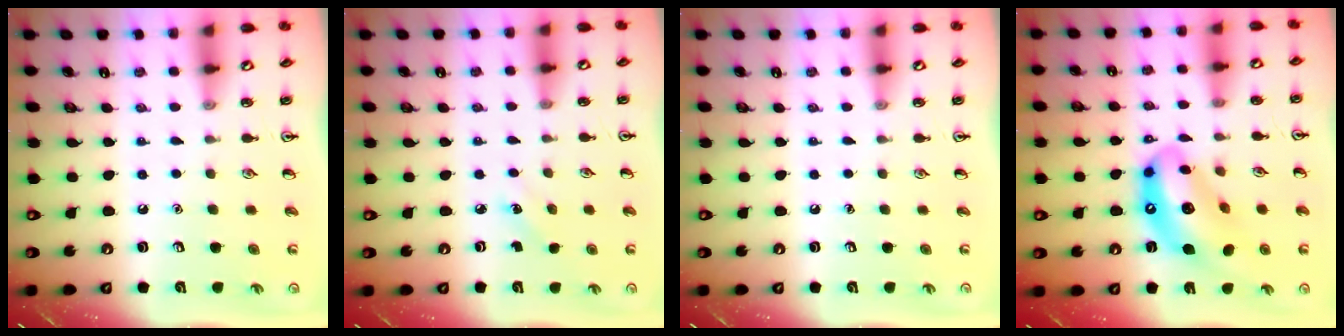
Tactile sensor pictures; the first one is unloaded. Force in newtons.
{"total": 1.9, "press": 1.7, "slide": 0.8}
{"total": 0.0}
{"total": 15.3, "press": 14.5, "slide": 4.9}